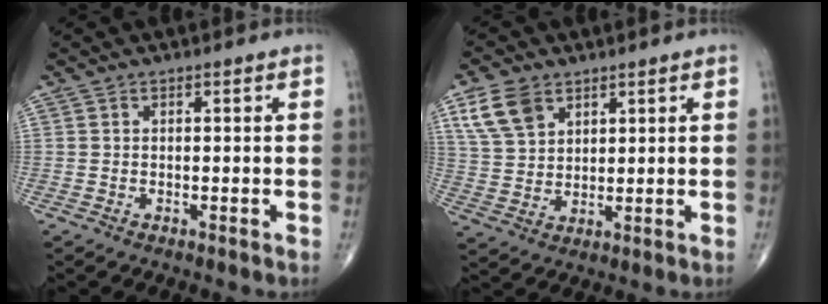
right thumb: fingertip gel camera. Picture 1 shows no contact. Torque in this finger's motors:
{"motor_torque": [-1.11, 1.13, 0.03, -0.02, 0.05]}